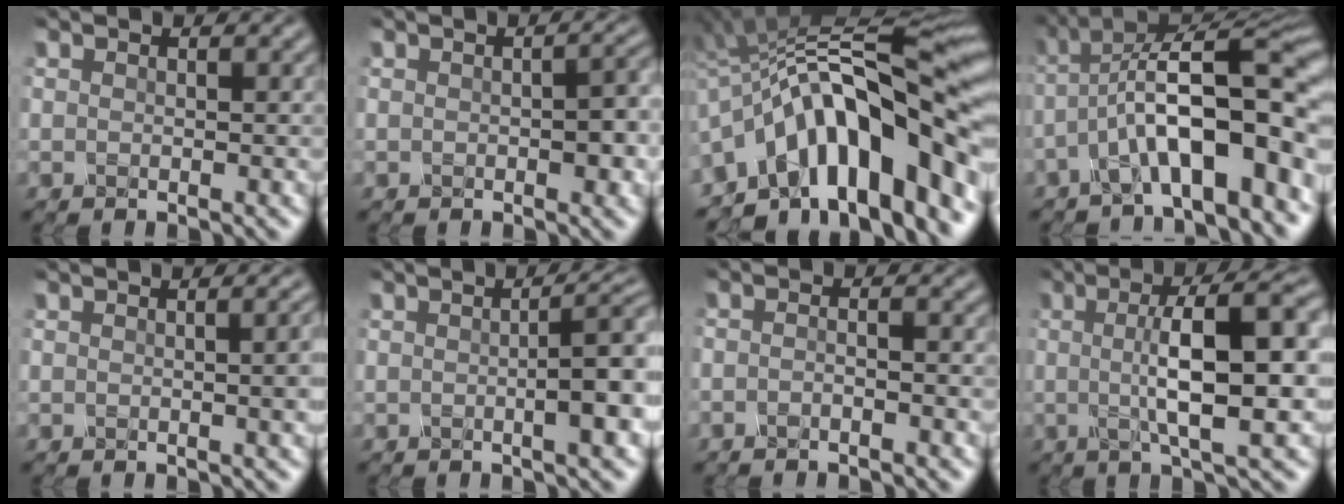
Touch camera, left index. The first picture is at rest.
{"total": 4.7, "force": [0.0, 2.5, 4.0], "torque": [-0.048, 0.015, 0.002]}
{"total": 16.6, "force": [-4.8, 6.9, 14.3], "torque": [-0.182, 0.049, -0.106]}
{"total": 11.2, "force": [-3.1, 3.4, 10.2], "torque": [-0.157, 0.017, -0.050]}
{"total": 5.8, "force": [1.0, 2.9, 4.9], "torque": [-0.020, 0.034, -0.011]}
{"total": 6.7, "force": [-0.1, 2.0, 6.4], "torque": [-0.059, 0.017, -0.009]}
{"total": 1.4, "force": [-1.1, 0.1, 0.9], "torque": [-0.013, -0.006, -0.030]}
{"total": 9.8, "force": [0.5, 2.5, 9.4], "torque": [-0.130, 0.010, 0.002]}